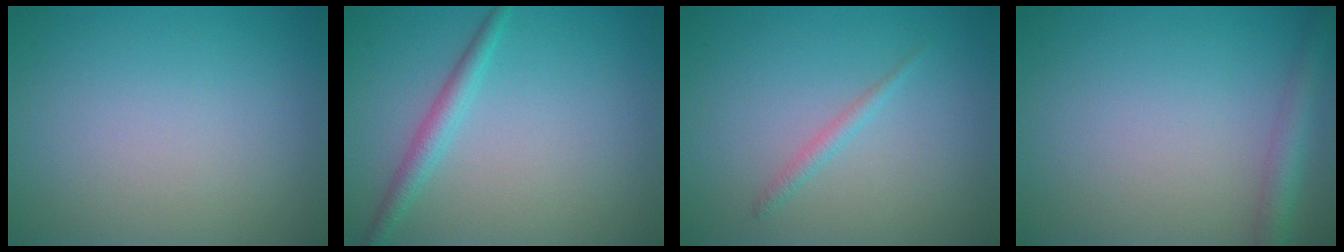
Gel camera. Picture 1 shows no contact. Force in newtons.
{"total": 2.1, "press": 2.1, "slide": 0.1}
{"total": 1.0, "press": 1.0, "slide": 0.1}
{"total": 2.7, "press": 2.7, "slide": 0.2}